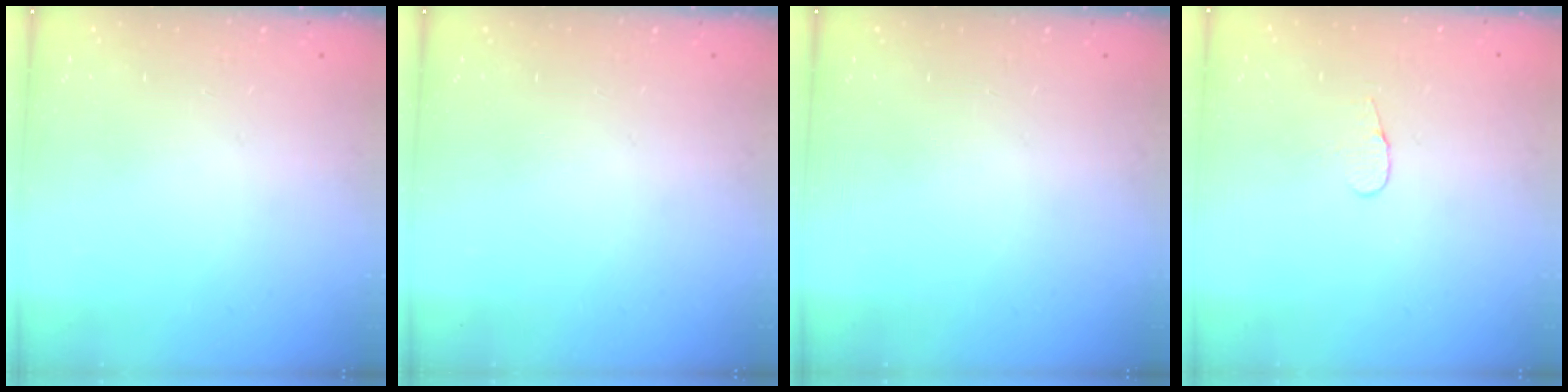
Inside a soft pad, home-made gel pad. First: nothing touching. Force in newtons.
{"total": 0.0}
{"total": 0.0}
{"total": 4.0, "press": 4.0, "slide": 0.4}